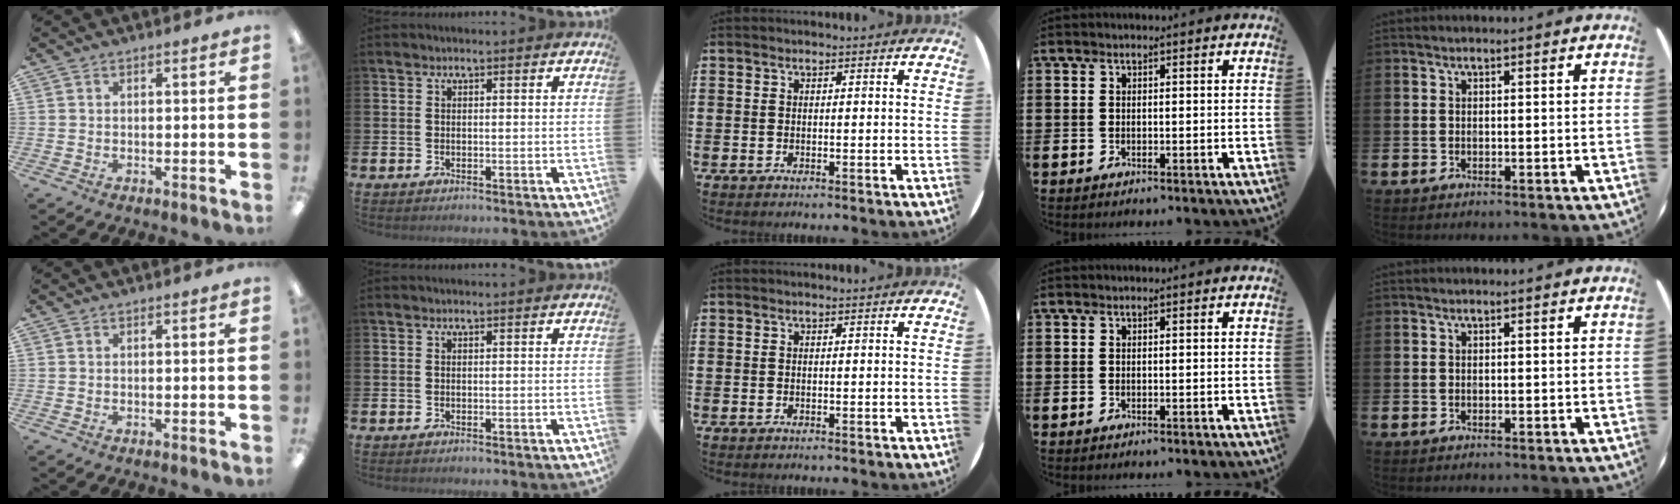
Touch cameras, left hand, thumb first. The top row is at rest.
{}